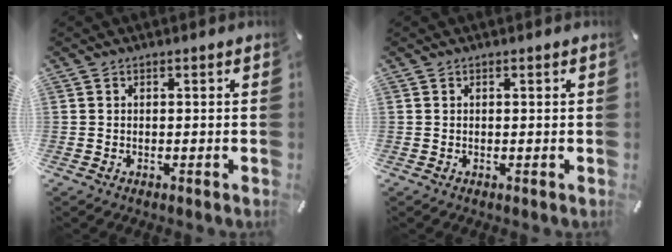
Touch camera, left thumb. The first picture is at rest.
{"total": 0.0}